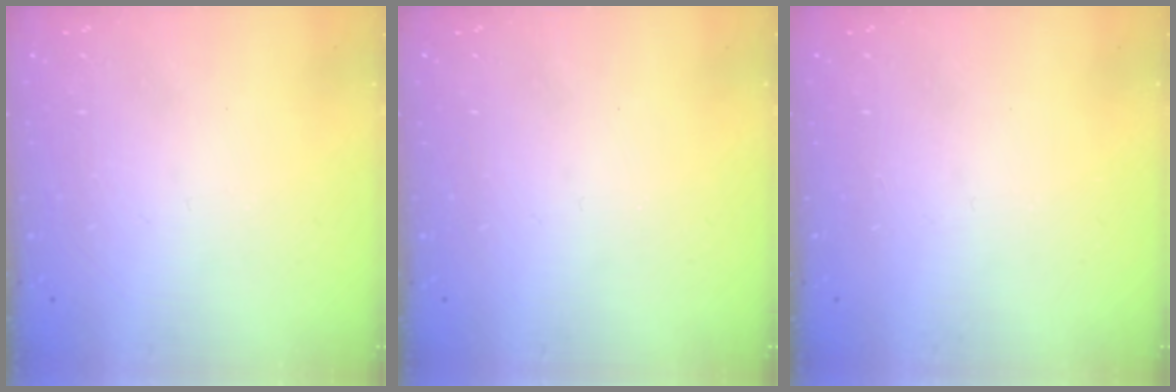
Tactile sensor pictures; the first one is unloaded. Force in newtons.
{"total": 0.0}
{"total": 0.0}